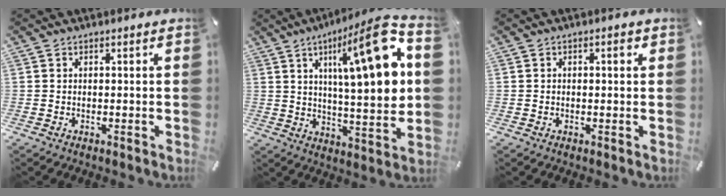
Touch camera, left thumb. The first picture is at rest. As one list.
[{"total": 22.6, "force": [7.3, 6.5, 20.4], "torque": [-0.295, -0.048, 0.101]}, {"total": 1.7, "force": [0.2, 0.8, 1.5], "torque": [-0.030, 0.005, 0.002]}]